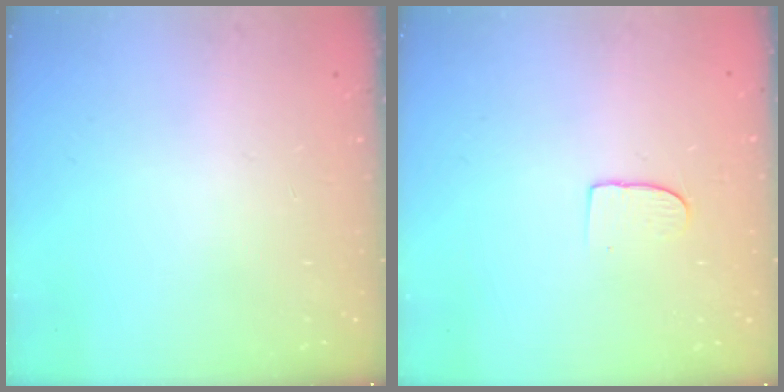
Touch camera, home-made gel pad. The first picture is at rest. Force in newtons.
{"total": 6.8, "press": 6.8, "slide": 0.5}